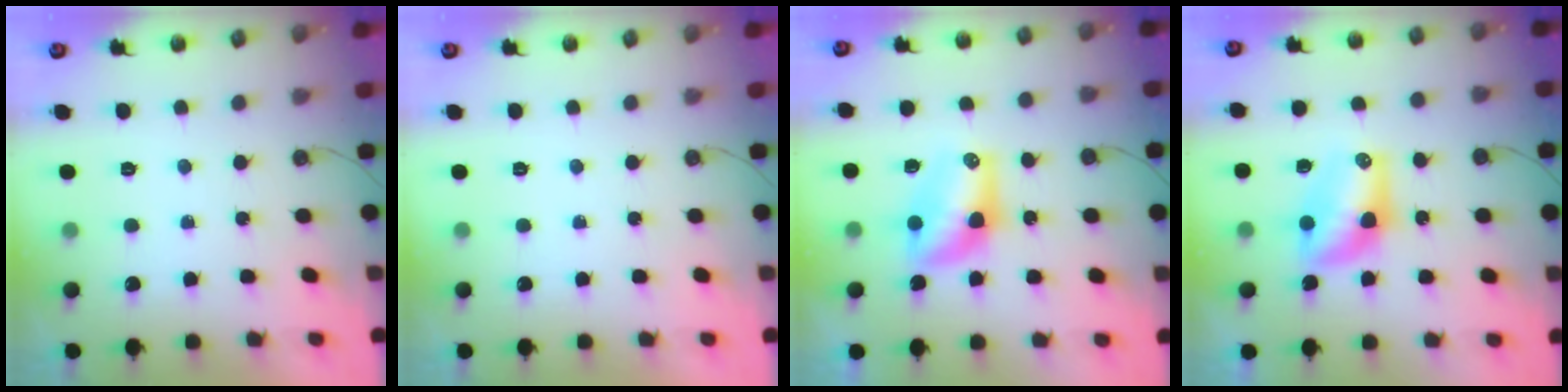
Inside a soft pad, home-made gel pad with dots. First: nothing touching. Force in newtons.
{"total": 0.0}
{"total": 9.7, "press": 8.8, "slide": 4.1}
{"total": 9.7, "press": 8.8, "slide": 4.1}